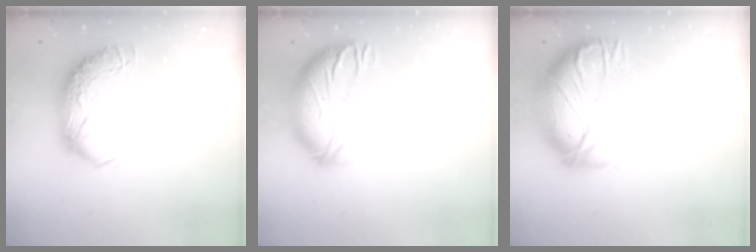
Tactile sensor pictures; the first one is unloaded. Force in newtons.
{"total": 3.5, "press": 2.6, "slide": 2.3}
{"total": 2.9, "press": 0.4, "slide": 2.9}